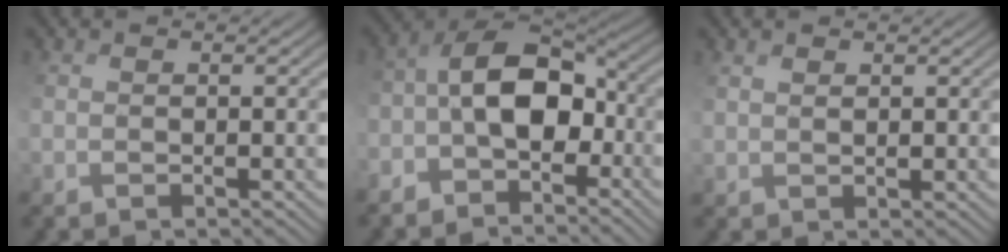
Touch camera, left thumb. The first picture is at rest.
{"total": 8.8, "force": [-2.9, 4.5, 7.1], "torque": [-0.135, 0.009, -0.063]}
{"total": 2.0, "force": [2.0, 0.2, -0.1], "torque": [0.002, 0.008, 0.044]}